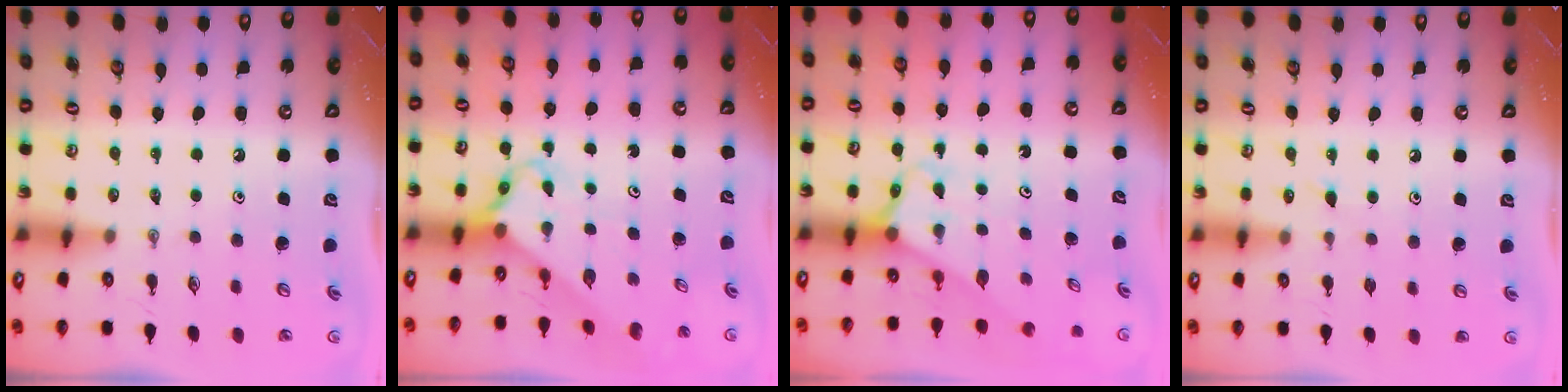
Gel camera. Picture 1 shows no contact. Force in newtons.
{"total": 2.8, "press": 2.8, "slide": 0.2}
{"total": 2.6, "press": 2.6, "slide": 0.1}
{"total": 6.8, "press": 6.8, "slide": 0.6}